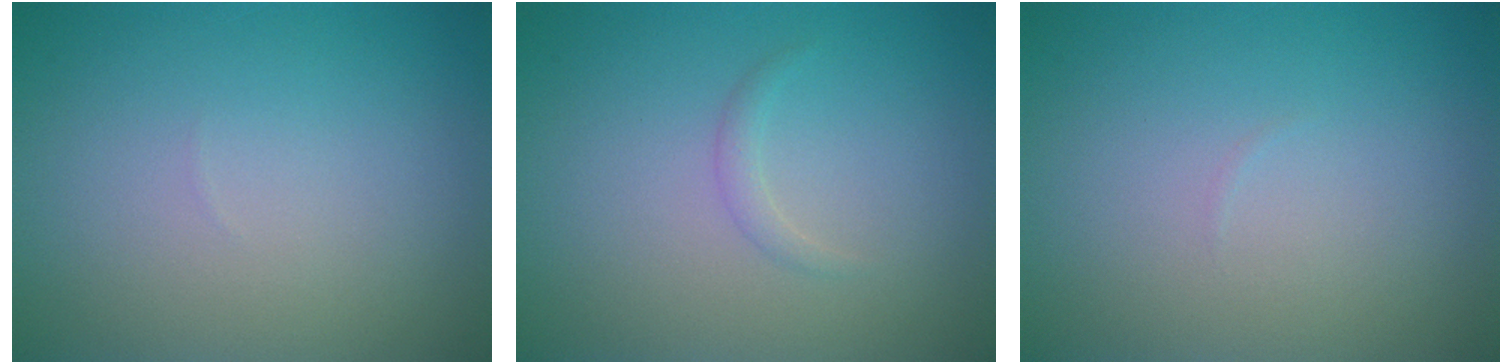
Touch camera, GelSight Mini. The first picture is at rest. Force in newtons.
{"total": 0.8, "press": 0.8, "slide": 0.0}
{"total": 0.0}